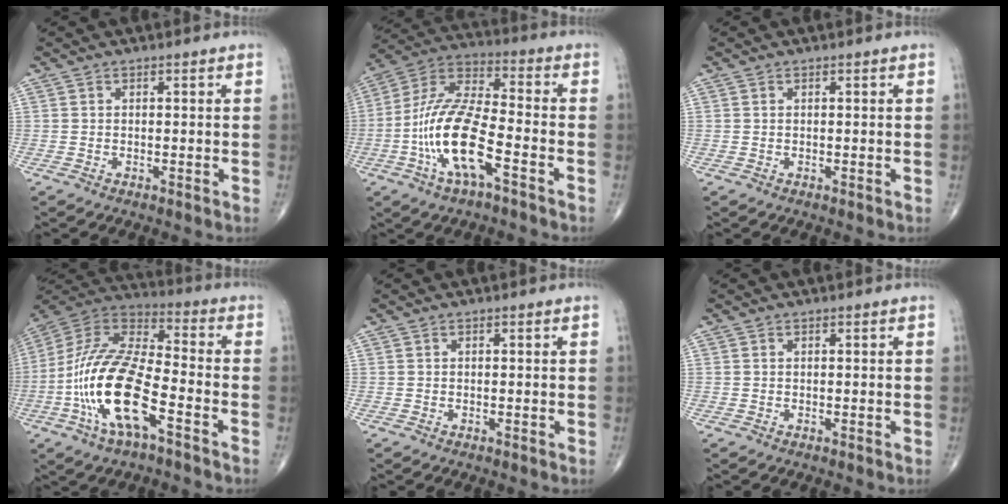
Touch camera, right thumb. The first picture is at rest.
{"total": 16.0, "force": [-5.5, 5.3, 14.0], "torque": [-0.288, 0.039, -0.107]}
{"total": 0.0}
{"total": 19.7, "force": [-7.0, 7.0, 17.0], "torque": [-0.349, 0.037, -0.131]}
{"total": 0.0}
{"total": 0.0}